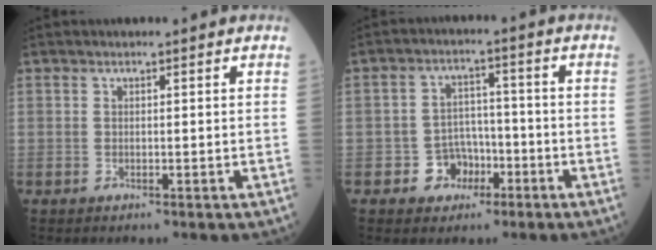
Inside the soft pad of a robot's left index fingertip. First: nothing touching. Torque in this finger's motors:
{"motor_torque": [0.56, 0.06, 0.19, 0.01]}